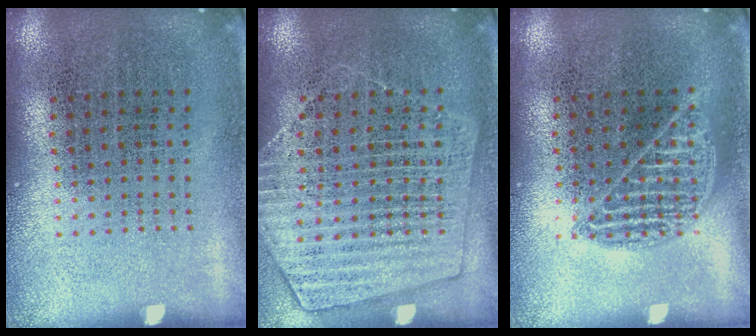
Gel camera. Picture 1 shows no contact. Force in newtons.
{"total": 1.5, "press": 1.5, "slide": 0.2}
{"total": 1.0, "press": 1.0, "slide": 0.1}